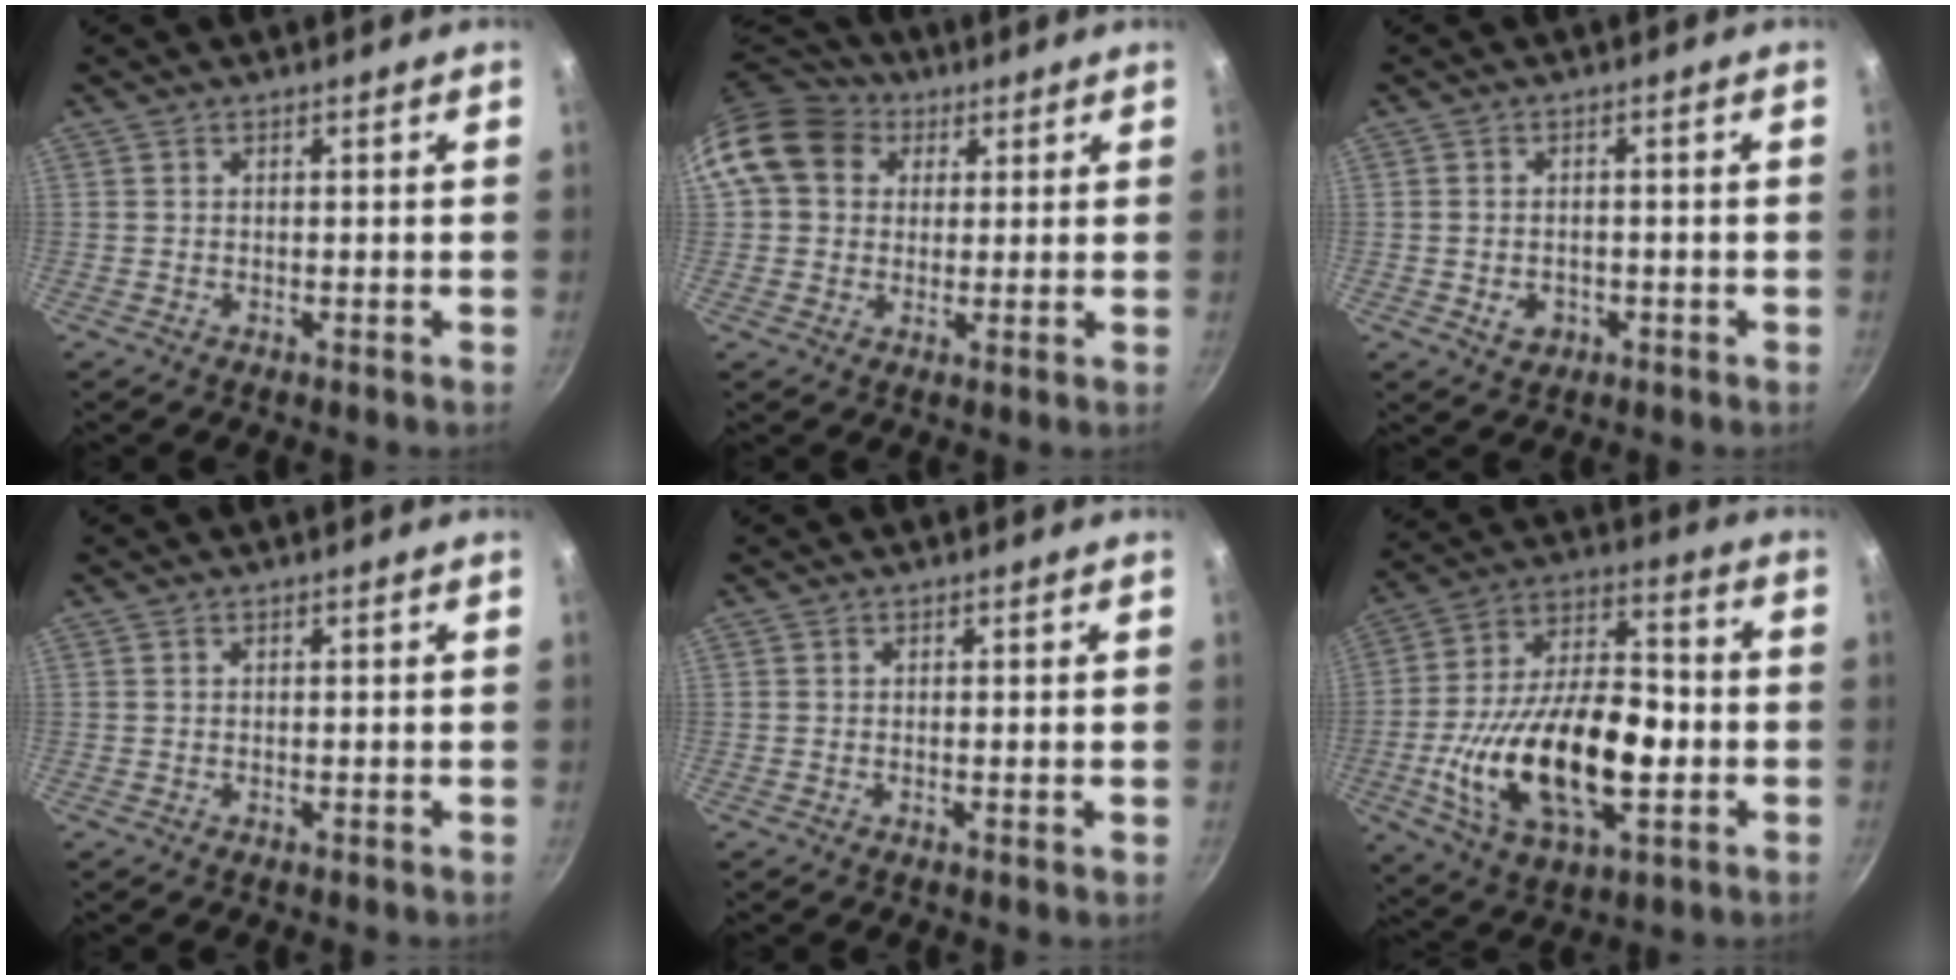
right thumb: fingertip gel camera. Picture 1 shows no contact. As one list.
[{"total": 12.8, "force": [4.7, 10.4, 5.7], "torque": [-0.086, 0.014, 0.071]}, {"total": 3.4, "force": [-1.1, 2.7, 1.7], "torque": [-0.019, 0.011, -0.010]}, {"total": 0.0}, {"total": 0.0}, {"total": 24.3, "force": [-4.9, 12.9, 20.0], "torque": [-0.343, 0.029, -0.083]}]